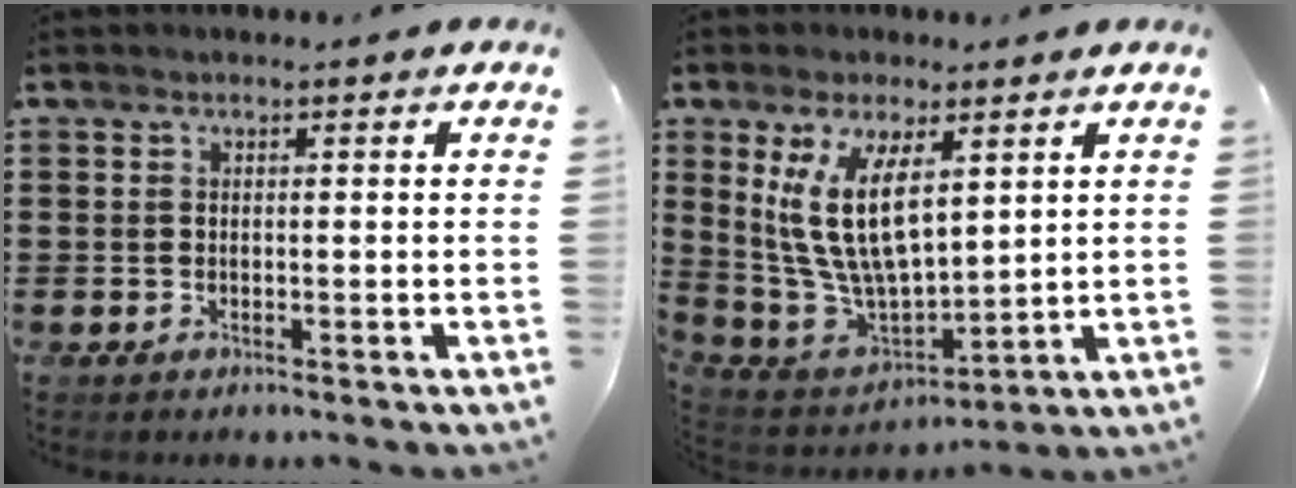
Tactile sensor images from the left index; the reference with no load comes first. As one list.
[{"total": 12.4, "force": [4.2, 5.4, 10.4], "torque": [-0.238, -0.009, 0.075]}]